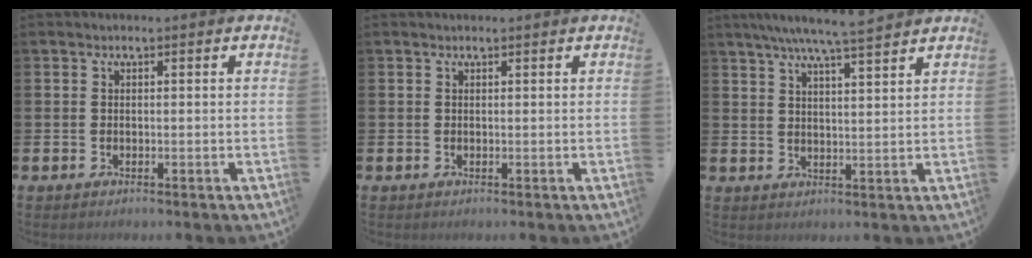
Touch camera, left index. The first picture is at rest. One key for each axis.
{"total": 0.0}
{"total": 6.7, "fx": 6.1, "fy": -0.1, "fz": 2.7, "tx": -0.058, "ty": -0.026, "tz": 0.106}